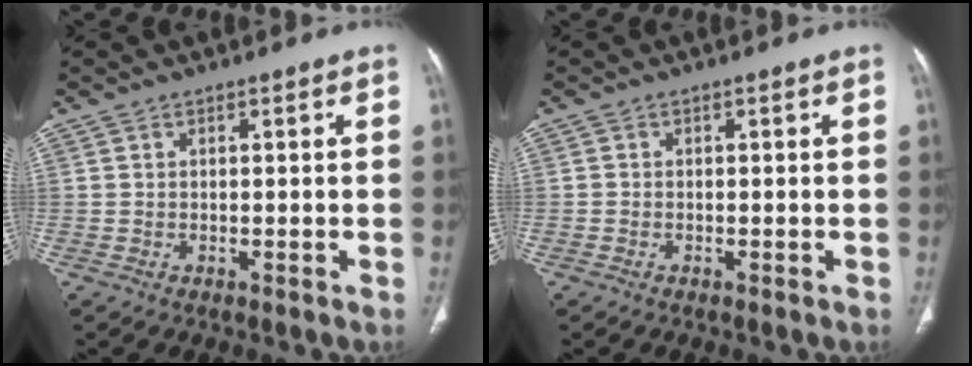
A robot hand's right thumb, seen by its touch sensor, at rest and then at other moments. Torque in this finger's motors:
{"motor_torque": [-0.62, -0.33, -0.35, 0.19, 0.02]}